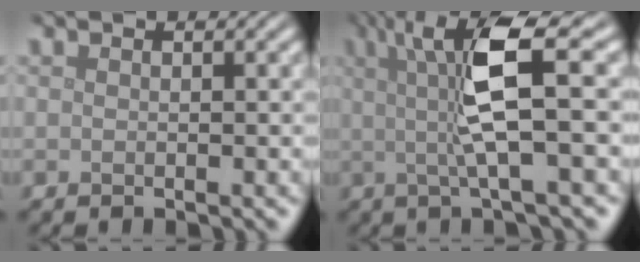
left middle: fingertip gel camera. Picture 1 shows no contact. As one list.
[{"total": 7.8, "force": [1.6, 1.5, 7.4], "torque": [-0.128, 0.008, 0.023]}]